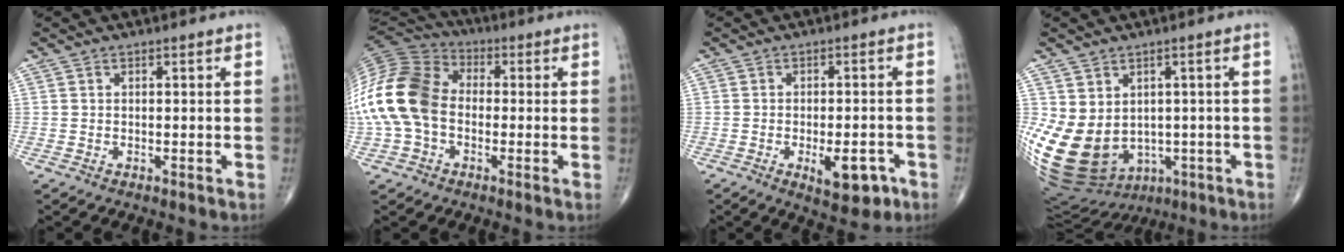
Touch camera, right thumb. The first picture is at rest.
{"total": 19.3, "force": [-1.6, 13.8, 13.4], "torque": [-0.300, 0.034, -0.037]}
{"total": 7.4, "force": [-3.1, 3.3, 5.9], "torque": [-0.071, 0.008, -0.036]}
{"total": 17.2, "force": [-2.1, 13.6, 10.4], "torque": [-0.204, -0.004, 0.004]}